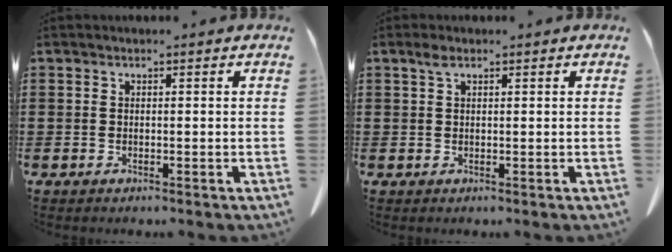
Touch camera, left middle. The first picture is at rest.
{"total": 1.4, "force": [0.7, 0.5, 1.1], "torque": [-0.025, 0.002, 0.013]}